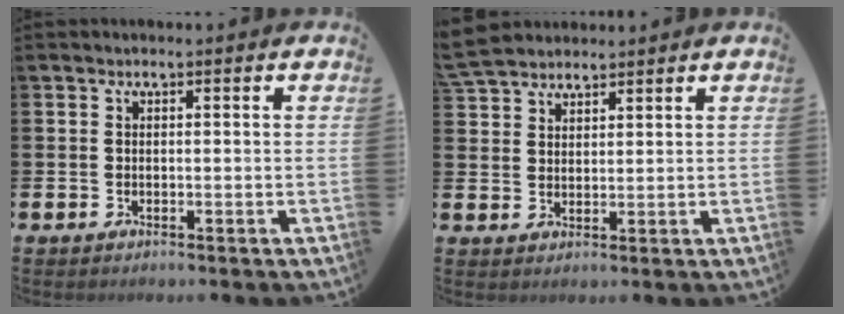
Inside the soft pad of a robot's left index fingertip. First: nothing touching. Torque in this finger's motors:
{"motor_torque": [0.54, -0.82, 0.50, 0.21]}